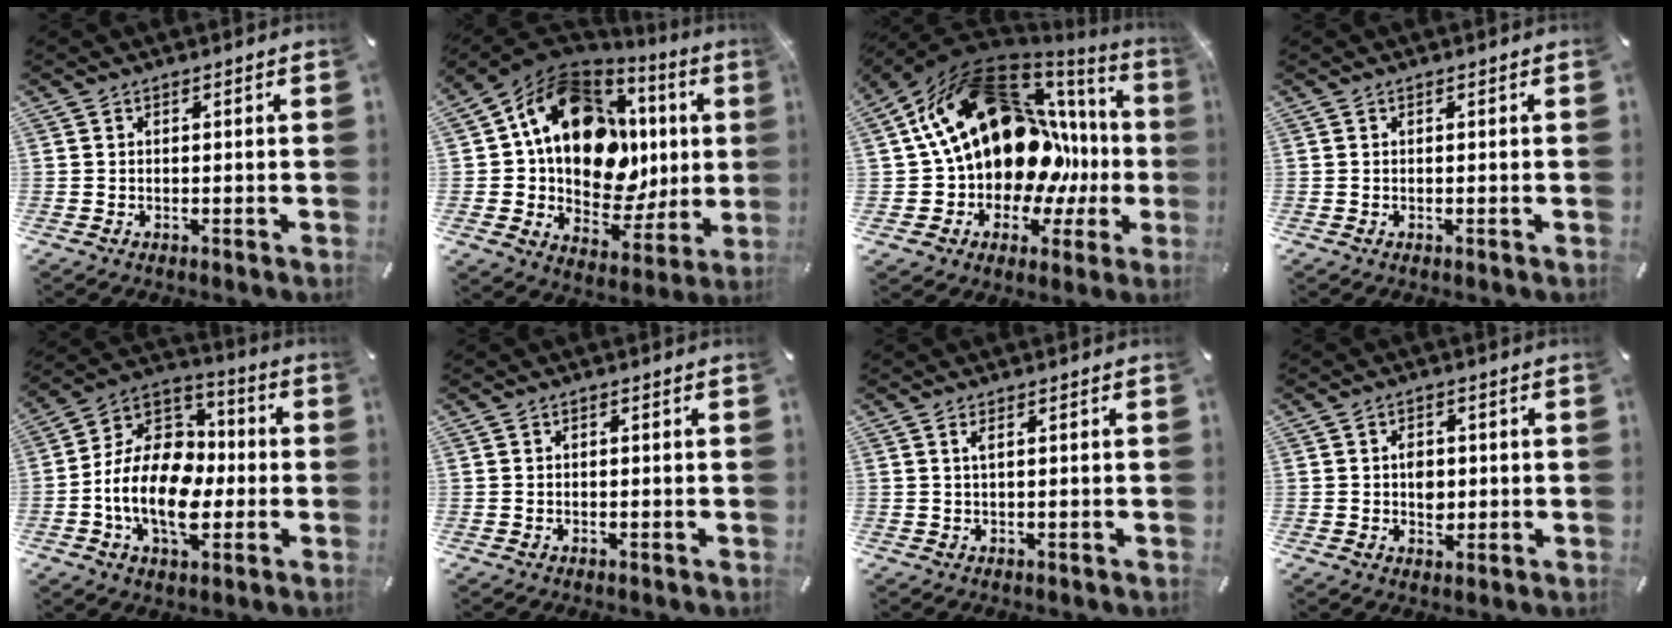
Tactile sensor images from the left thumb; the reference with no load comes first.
{"total": 19.6, "force": [5.9, 13.8, 12.7], "torque": [-0.207, -0.040, 0.100]}
{"total": 25.9, "force": [6.3, 17.3, 18.2], "torque": [-0.297, -0.068, 0.147]}
{"total": 0.0}
{"total": 17.2, "force": [-4.3, 12.0, 11.6], "torque": [-0.246, 0.012, -0.081]}
{"total": 0.0}
{"total": 1.4, "force": [0.4, 0.1, 1.3], "torque": [-0.028, -0.001, 0.007]}
{"total": 4.4, "force": [-0.1, 3.6, 2.6], "torque": [-0.025, -0.004, -0.005]}